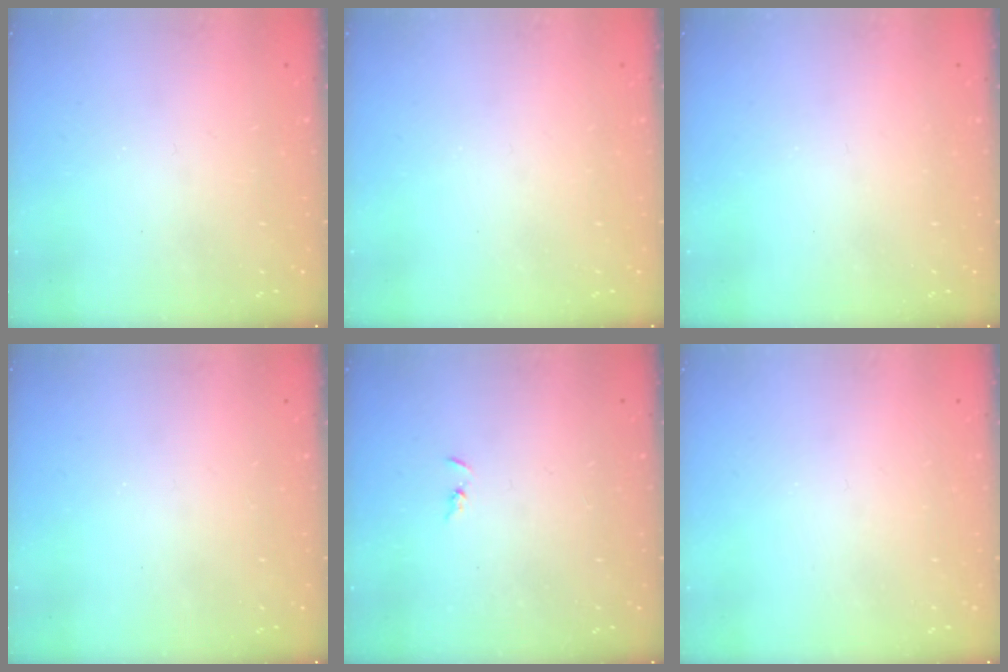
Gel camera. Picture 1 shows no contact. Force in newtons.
{"total": 0.0}
{"total": 0.0}
{"total": 0.0}
{"total": 1.3, "press": 1.2, "slide": 0.3}
{"total": 0.0}